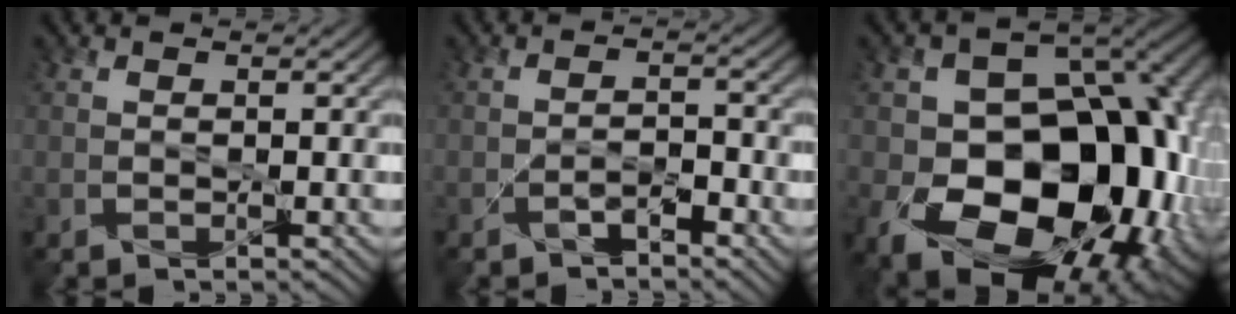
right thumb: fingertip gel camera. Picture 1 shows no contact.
{"total": 1.9, "force": [-1.8, 0.1, 0.7], "torque": [-0.005, 0.010, -0.028]}
{"total": 20.6, "force": [-4.7, 15.6, 12.6], "torque": [-0.165, -0.036, -0.070]}